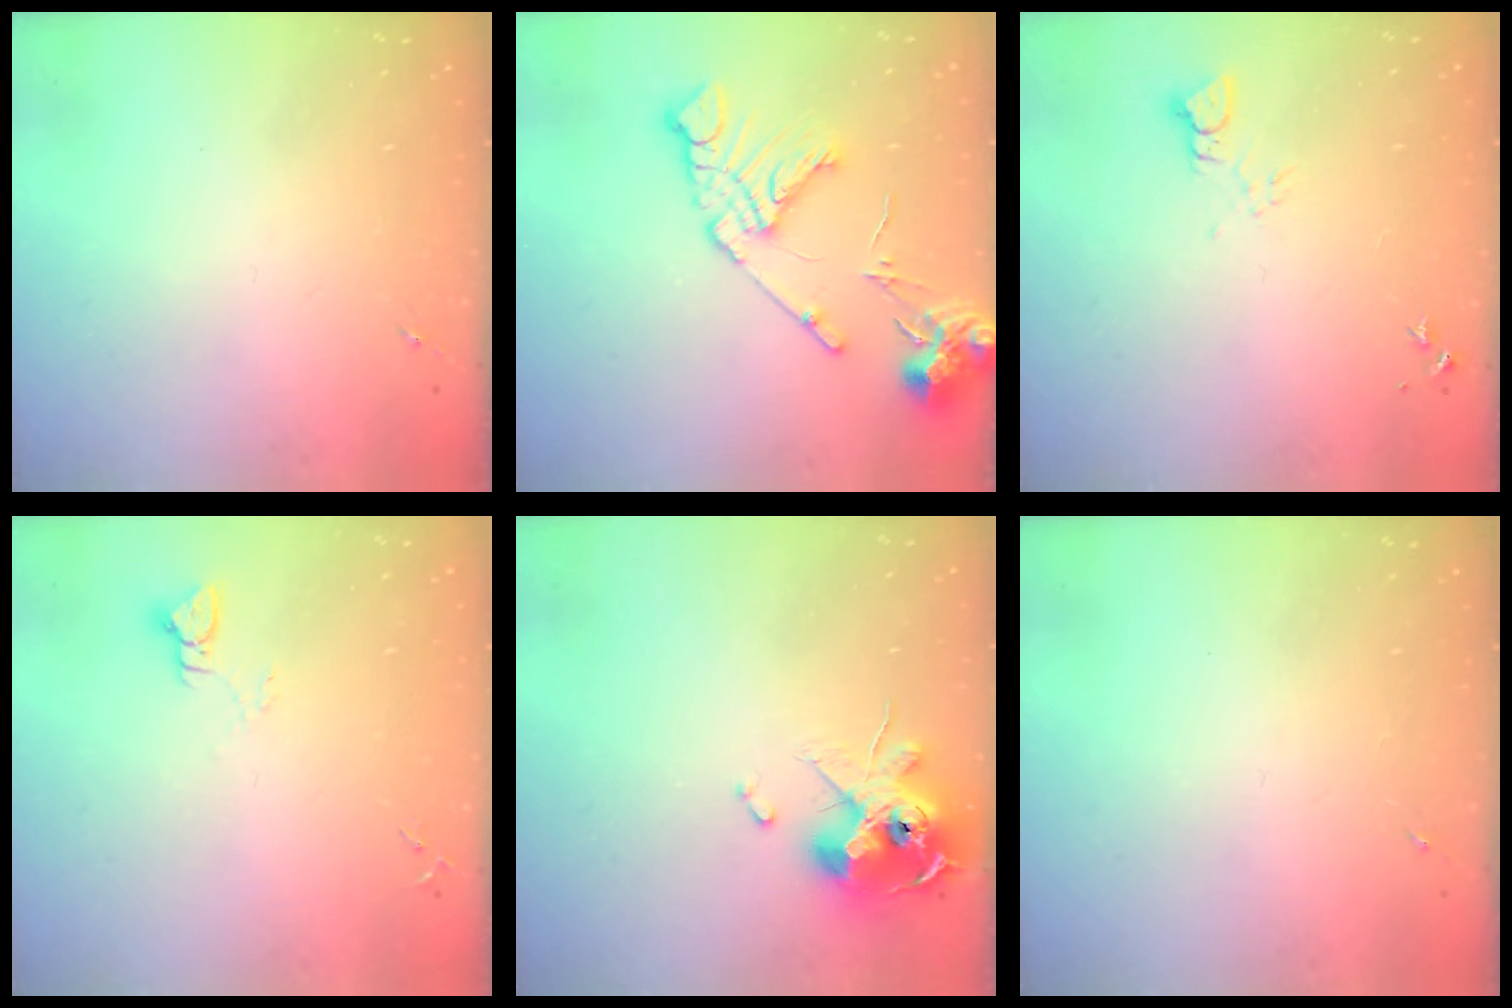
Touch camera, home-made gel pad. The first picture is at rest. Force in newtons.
{"total": 15.5, "press": 15.4, "slide": 2.0}
{"total": 3.2, "press": 3.2, "slide": 0.1}
{"total": 3.0, "press": 3.0, "slide": 0.3}
{"total": 13.0, "press": 12.9, "slide": 1.8}
{"total": 0.0}